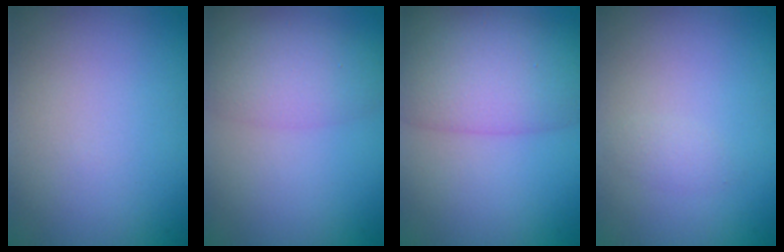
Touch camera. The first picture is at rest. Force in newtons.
{"total": 4.2, "press": 4.1, "slide": 0.3}
{"total": 8.4, "press": 8.4, "slide": 0.2}
{"total": 0.8, "press": 0.8, "slide": 0.0}